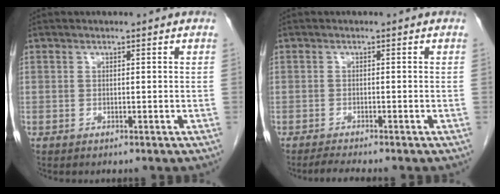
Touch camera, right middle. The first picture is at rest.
{"total": 2.4, "force": [-2.2, -0.4, 1.0], "torque": [-0.025, -0.009, -0.039]}